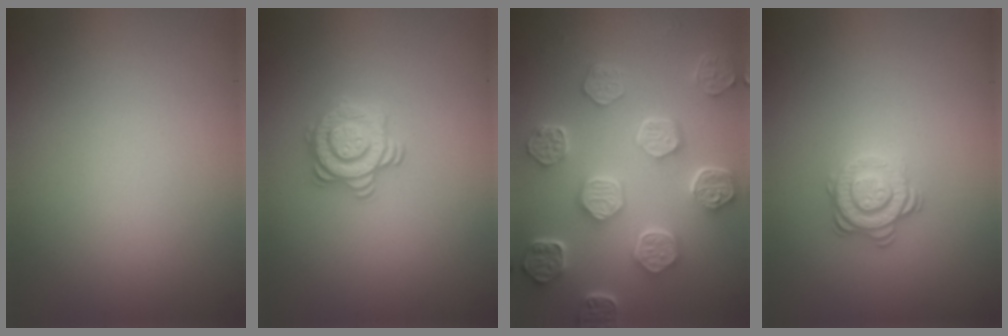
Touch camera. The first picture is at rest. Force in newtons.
{"total": 2.8, "press": 2.7, "slide": 0.9}
{"total": 7.9, "press": 6.0, "slide": 5.2}
{"total": 3.0, "press": 2.6, "slide": 1.5}